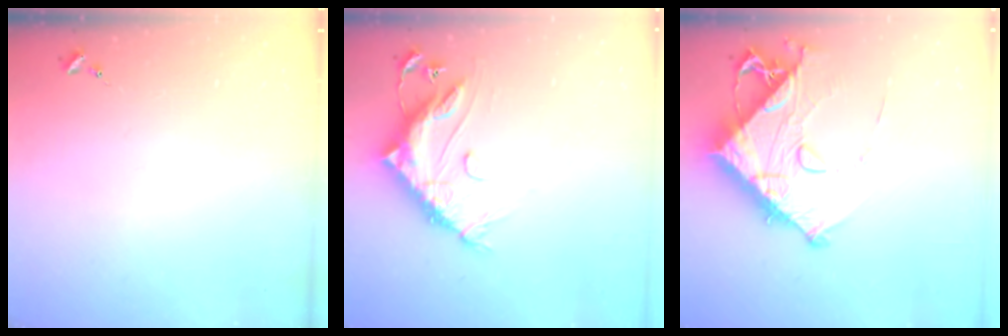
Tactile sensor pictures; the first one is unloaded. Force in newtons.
{"total": 15.2, "press": 15.2, "slide": 1.0}
{"total": 14.7, "press": 14.6, "slide": 1.5}